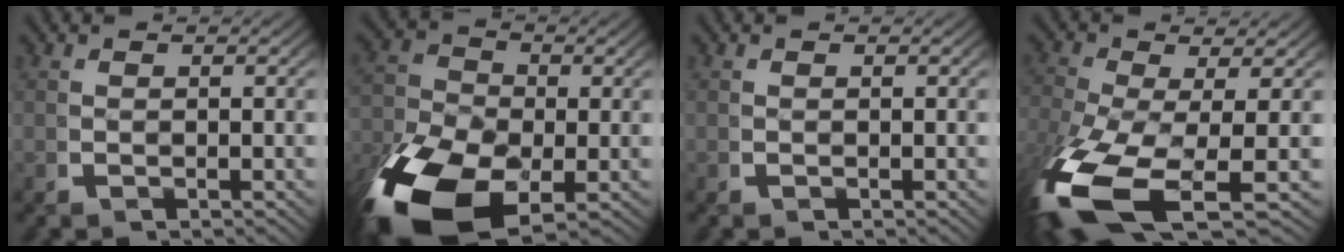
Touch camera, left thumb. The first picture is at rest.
{"total": 12.1, "force": [-5.4, 7.1, 8.1], "torque": [-0.161, -0.050, -0.072]}
{"total": 0.0}
{"total": 11.7, "force": [-4.5, 5.8, 9.1], "torque": [-0.217, -0.052, -0.051]}